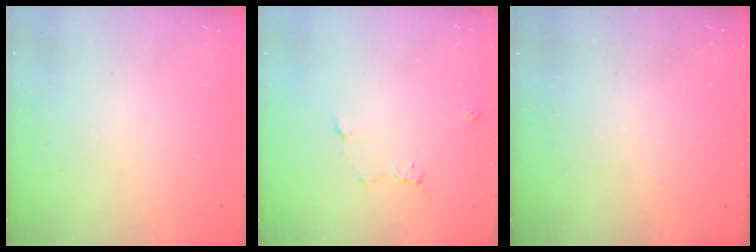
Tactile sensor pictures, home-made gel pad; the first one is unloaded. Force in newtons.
{"total": 5.3, "press": 5.2, "slide": 0.6}
{"total": 3.7, "press": 3.6, "slide": 0.5}